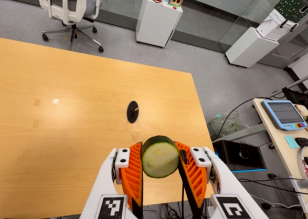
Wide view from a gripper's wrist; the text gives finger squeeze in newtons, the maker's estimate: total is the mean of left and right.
{"total": 11.5, "left": 10.9, "right": 12.0}